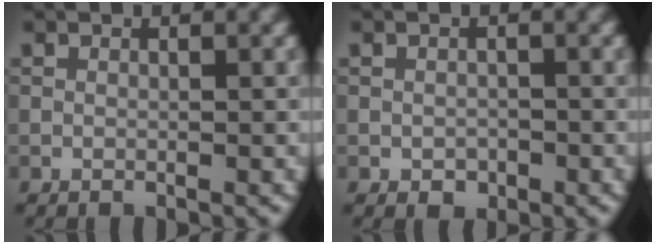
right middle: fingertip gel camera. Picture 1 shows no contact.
{"total": 1.1, "force": [-0.4, 0.8, 0.6], "torque": [-0.009, -0.003, -0.008]}